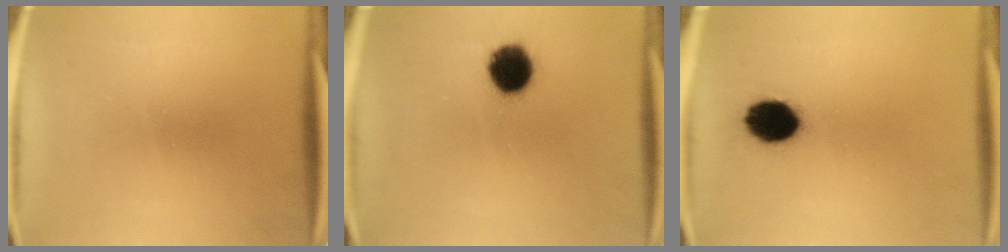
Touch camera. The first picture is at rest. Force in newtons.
{"total": 10.1}
{"total": 10.0}